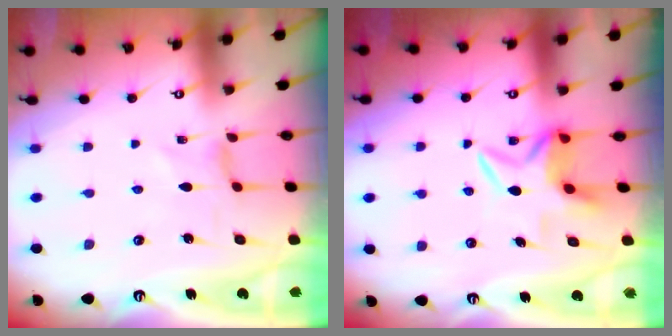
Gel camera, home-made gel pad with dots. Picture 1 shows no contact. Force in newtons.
{"total": 6.0, "press": 5.9, "slide": 1.5}